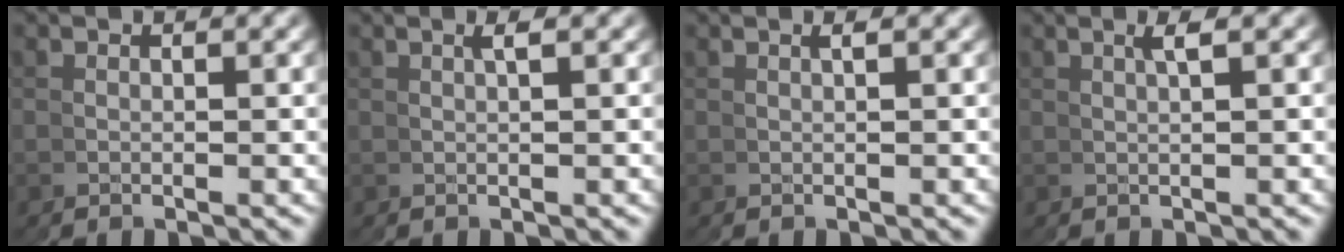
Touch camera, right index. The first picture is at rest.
{"total": 1.1, "force": [0.7, -0.5, 0.7], "torque": [-0.014, 0.007, 0.014]}
{"total": 0.9, "force": [0.5, -0.4, 0.7], "torque": [-0.014, 0.005, 0.011]}
{"total": 1.4, "force": [1.0, -0.7, 0.8], "torque": [-0.010, 0.009, 0.018]}